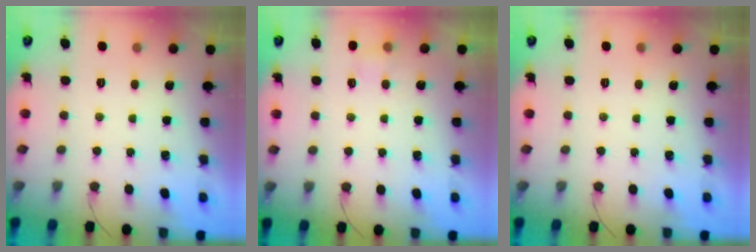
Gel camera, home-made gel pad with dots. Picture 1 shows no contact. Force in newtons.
{"total": 2.6, "press": 2.5, "slide": 0.7}
{"total": 0.0}